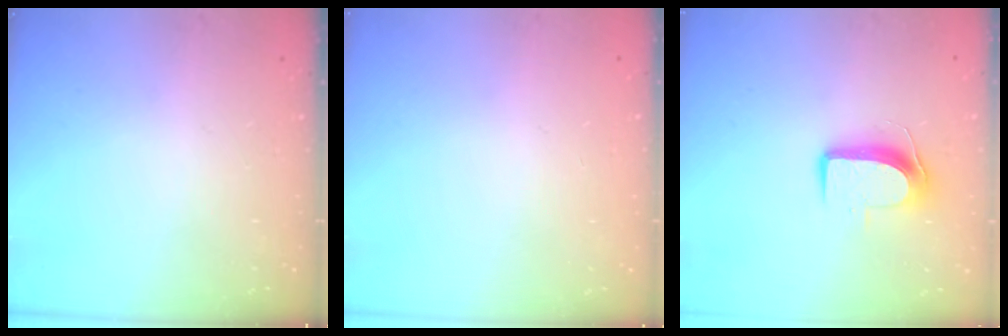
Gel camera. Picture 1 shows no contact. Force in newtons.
{"total": 0.0}
{"total": 9.1, "press": 9.0, "slide": 1.1}